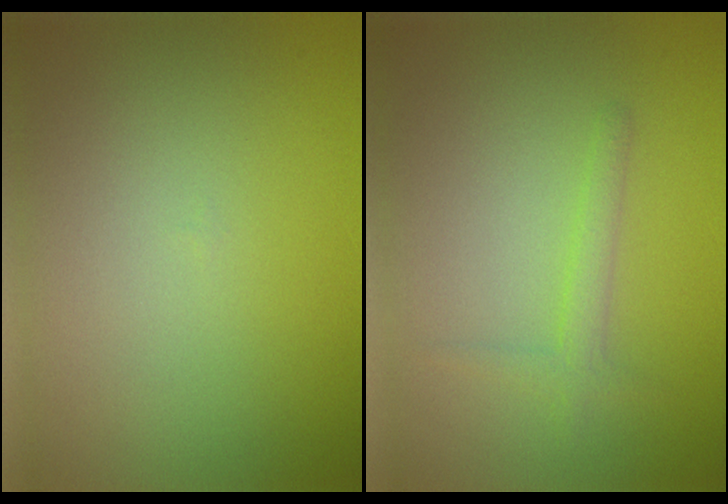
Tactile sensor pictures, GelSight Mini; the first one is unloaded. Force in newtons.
{"total": 1.6, "press": 1.6, "slide": 0.1}